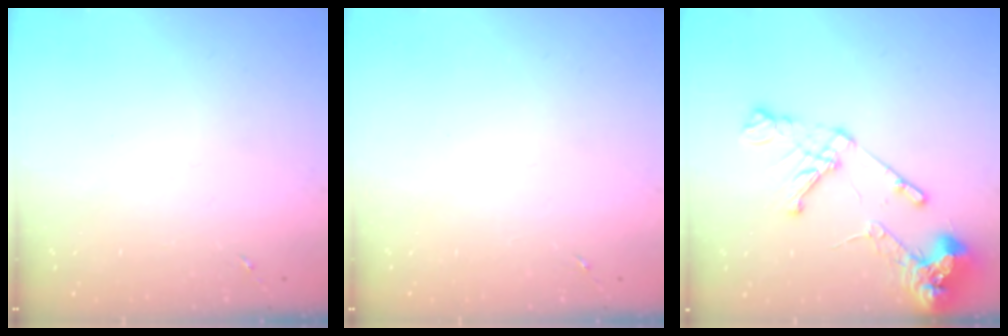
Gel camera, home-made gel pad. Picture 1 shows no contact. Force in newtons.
{"total": 0.0}
{"total": 14.1, "press": 14.0, "slide": 1.9}